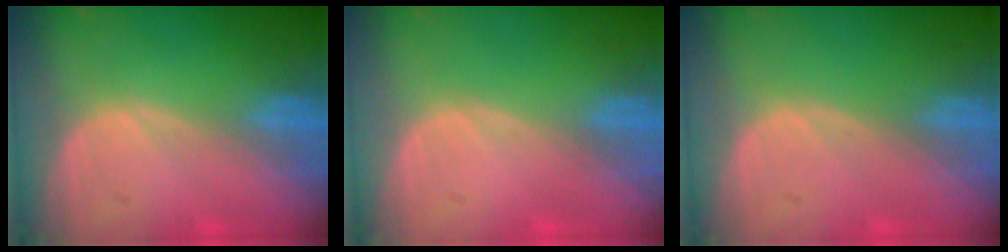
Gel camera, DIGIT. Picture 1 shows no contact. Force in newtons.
{"total": 0.0}
{"total": 0.0}